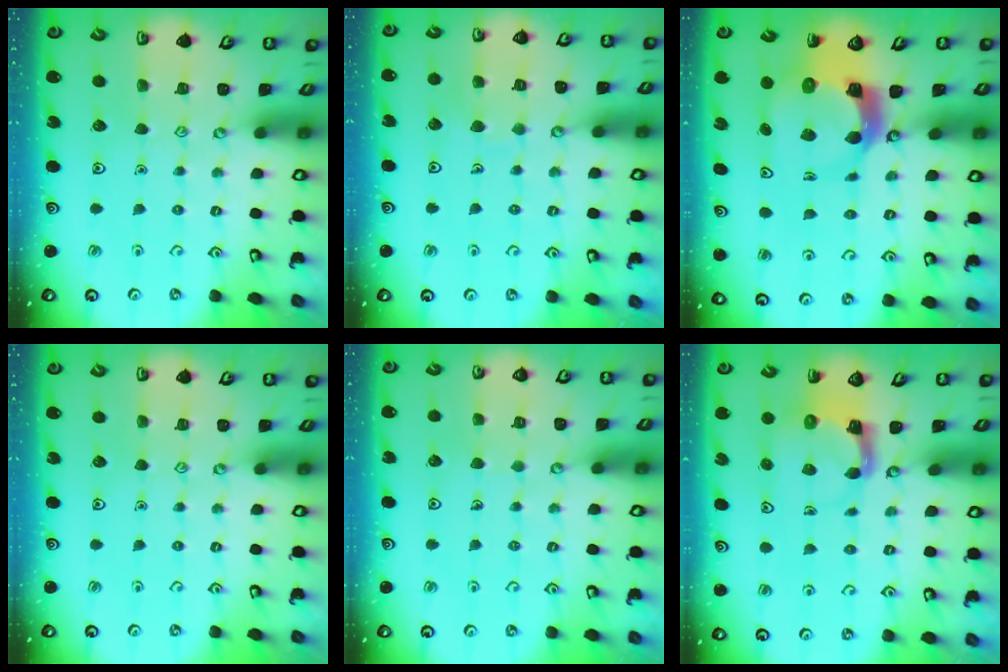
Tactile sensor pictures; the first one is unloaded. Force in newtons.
{"total": 5.8, "press": 5.7, "slide": 0.6}
{"total": 6.9, "press": 6.8, "slide": 0.7}
{"total": 0.0}
{"total": 2.9, "press": 2.9, "slide": 0.2}
{"total": 3.9, "press": 3.8, "slide": 0.7}